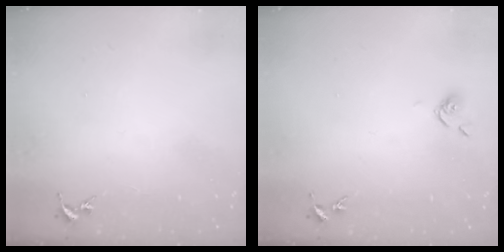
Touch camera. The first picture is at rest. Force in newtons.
{"total": 4.3, "press": 4.2, "slide": 0.6}